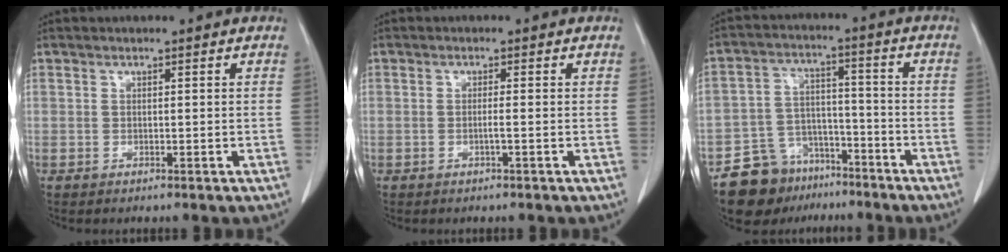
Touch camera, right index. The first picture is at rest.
{"total": 1.1, "force": [-0.4, -0.3, 1.0], "torque": [-0.016, -0.001, -0.008]}
{"total": 10.2, "force": [-7.5, 6.5, 2.2], "torque": [-0.042, 0.032, -0.121]}